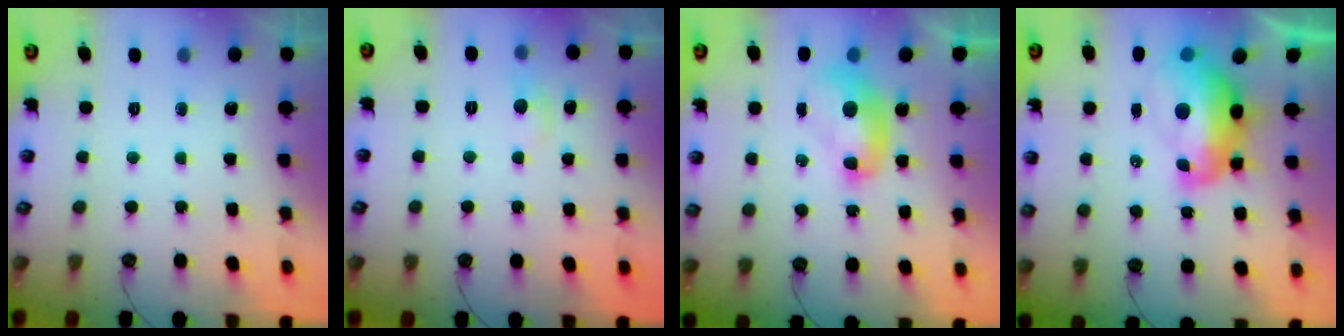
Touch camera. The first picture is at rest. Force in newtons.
{"total": 1.0, "press": 0.5, "slide": 0.9}
{"total": 2.1, "press": 2.1, "slide": 0.2}
{"total": 6.7, "press": 6.6, "slide": 1.4}